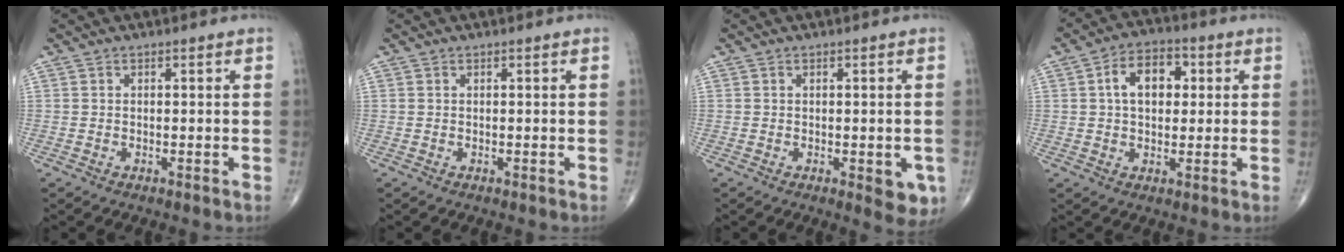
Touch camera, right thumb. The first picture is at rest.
{"total": 0.0}
{"total": 4.9, "force": [-1.4, 2.1, 4.2], "torque": [-0.032, -0.007, -0.012]}
{"total": 9.0, "force": [1.8, 5.9, 6.6], "torque": [-0.088, 0.015, 0.023]}